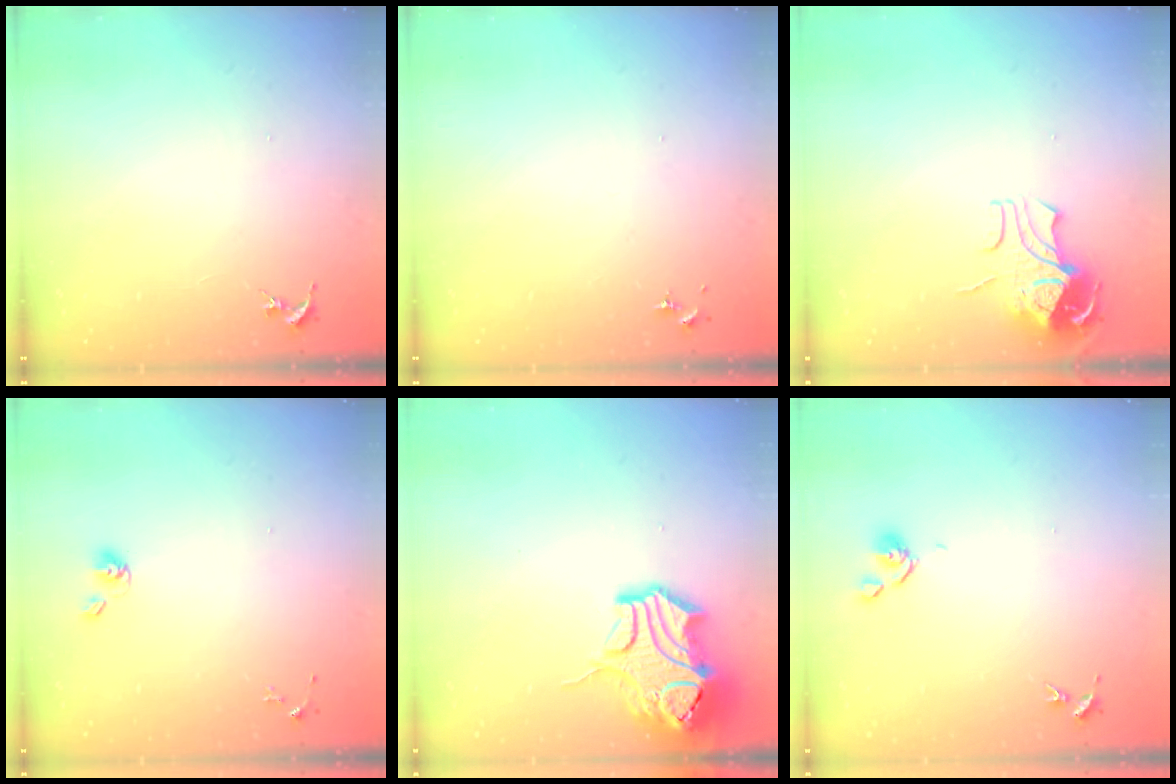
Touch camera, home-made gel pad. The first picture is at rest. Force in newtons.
{"total": 0.0}
{"total": 9.3, "press": 9.3, "slide": 1.2}
{"total": 5.6, "press": 5.1, "slide": 2.3}
{"total": 15.2, "press": 15.0, "slide": 2.4}
{"total": 6.0, "press": 5.9, "slide": 0.8}